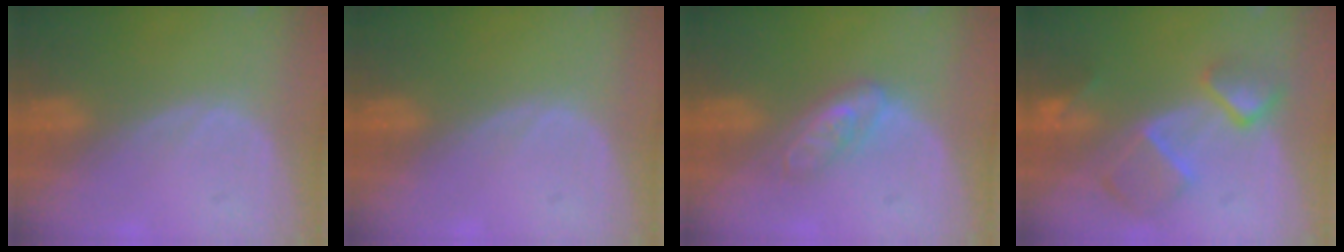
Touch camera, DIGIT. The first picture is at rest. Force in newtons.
{"total": 0.0}
{"total": 4.7, "press": 4.2, "slide": 2.2}
{"total": 7.7, "press": 6.7, "slide": 3.8}